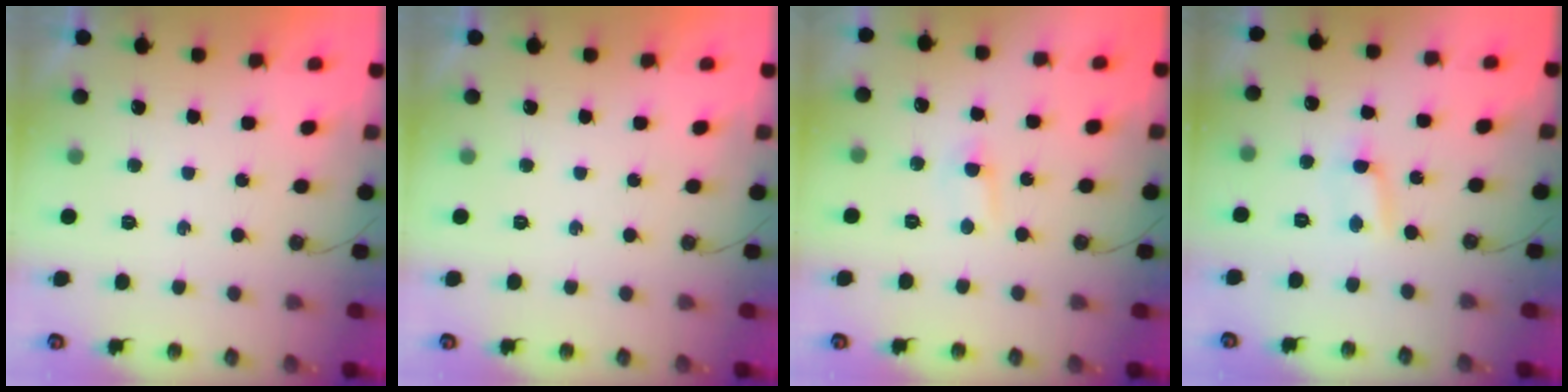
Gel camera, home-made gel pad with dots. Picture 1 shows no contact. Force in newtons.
{"total": 0.0}
{"total": 3.6, "press": 3.6, "slide": 0.5}
{"total": 1.8, "press": 1.8, "slide": 0.2}